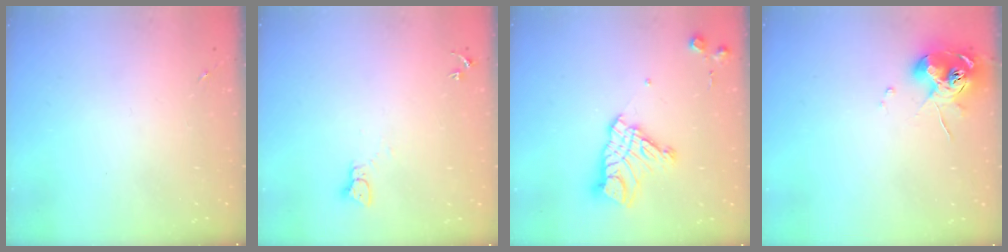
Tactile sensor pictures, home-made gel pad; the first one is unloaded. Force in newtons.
{"total": 2.3, "press": 2.3, "slide": 0.2}
{"total": 14.5, "press": 14.5, "slide": 1.3}
{"total": 10.4, "press": 10.3, "slide": 1.0}